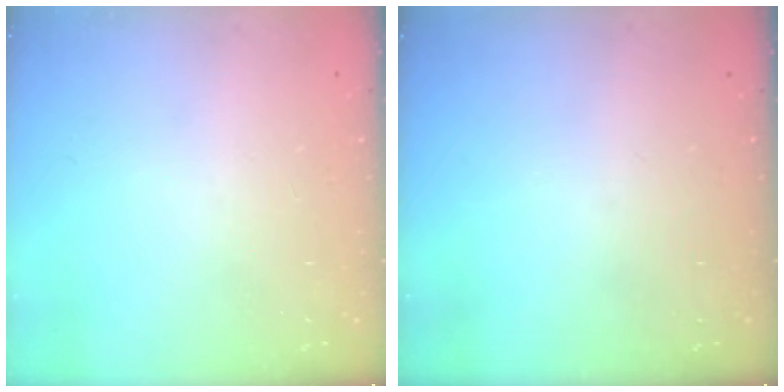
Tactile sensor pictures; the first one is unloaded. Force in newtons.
{"total": 0.0}